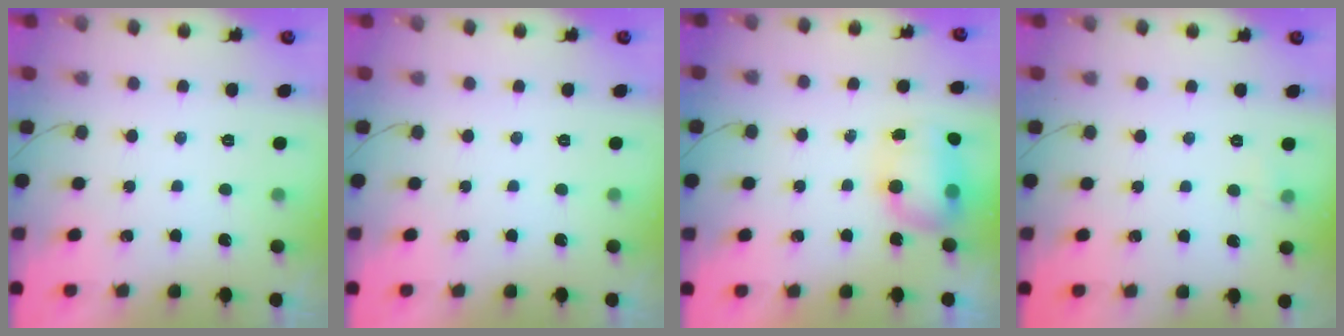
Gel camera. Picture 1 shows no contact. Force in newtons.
{"total": 0.0}
{"total": 8.1, "press": 7.7, "slide": 2.4}
{"total": 3.5, "press": 3.3, "slide": 1.0}